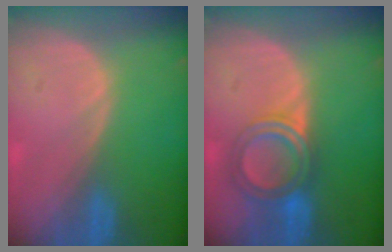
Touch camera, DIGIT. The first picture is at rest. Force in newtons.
{"total": 5.7, "press": 5.6, "slide": 1.3}